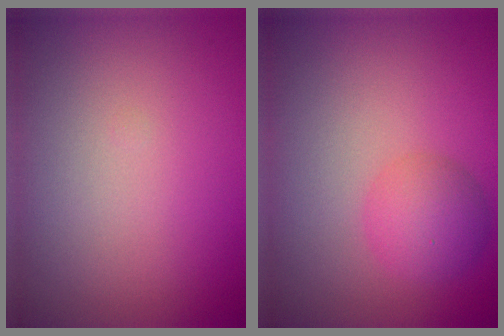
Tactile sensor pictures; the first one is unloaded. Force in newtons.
{"total": 3.0, "press": 2.9, "slide": 0.2}